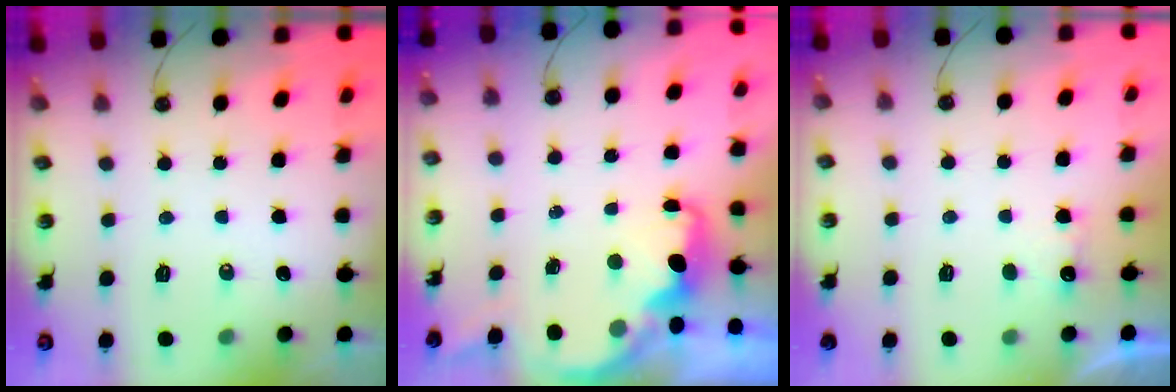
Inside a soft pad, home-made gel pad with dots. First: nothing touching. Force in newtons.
{"total": 2.2, "press": 2.1, "slide": 0.9}
{"total": 2.6, "press": 2.4, "slide": 0.9}